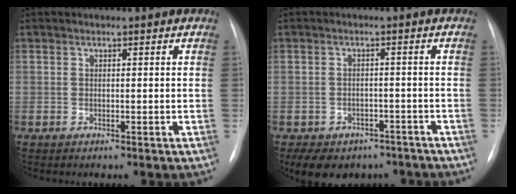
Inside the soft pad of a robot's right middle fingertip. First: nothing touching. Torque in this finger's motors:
{"motor_torque": [0.98, -0.99, 0.13, 0.06]}